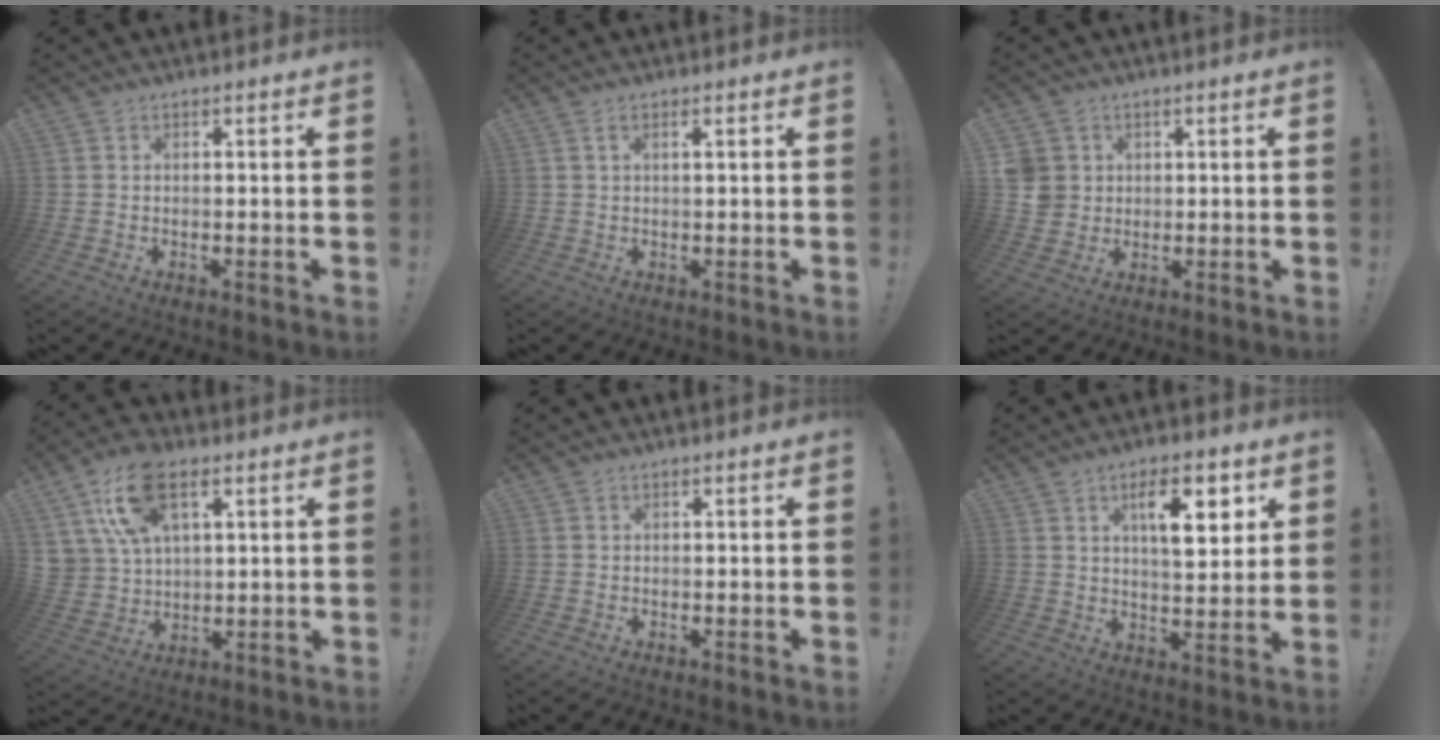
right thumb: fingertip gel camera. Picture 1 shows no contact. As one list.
[{"total": 1.8, "force": [0.6, 0.1, 1.7], "torque": [-0.033, -0.001, 0.010]}, {"total": 5.7, "force": [1.4, 5.3, 1.5], "torque": [-0.040, -0.006, 0.030]}, {"total": 14.7, "force": [7.0, 8.6, 9.6], "torque": [-0.177, -0.014, 0.132]}, {"total": 0.0}, {"total": 10.8, "force": [4.8, 4.0, 8.9], "torque": [-0.130, -0.011, 0.076]}]